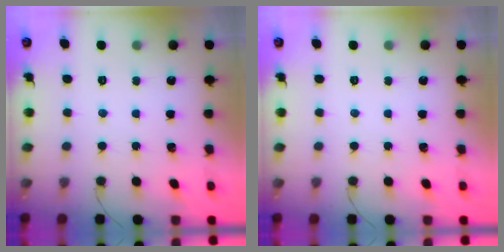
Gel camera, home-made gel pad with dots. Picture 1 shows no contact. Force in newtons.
{"total": 0.0}